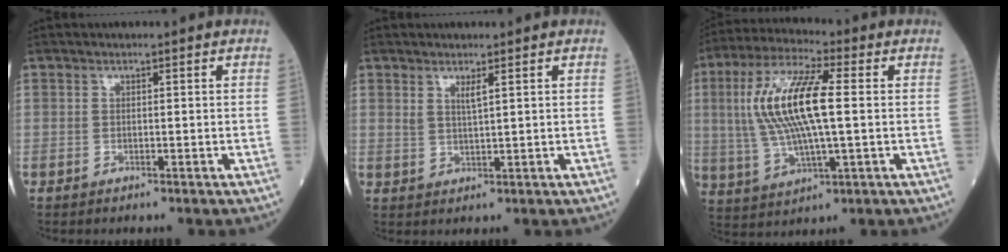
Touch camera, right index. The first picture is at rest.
{"total": 1.9, "force": [1.2, 0.0, 1.5], "torque": [-0.033, -0.005, 0.026]}
{"total": 14.0, "force": [1.5, 2.8, 13.7], "torque": [-0.289, 0.014, 0.029]}